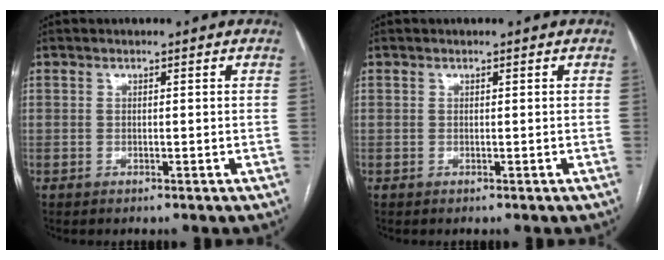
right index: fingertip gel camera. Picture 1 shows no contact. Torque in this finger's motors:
{"motor_torque": [0.03, 0.11, 0.03, 0.01]}